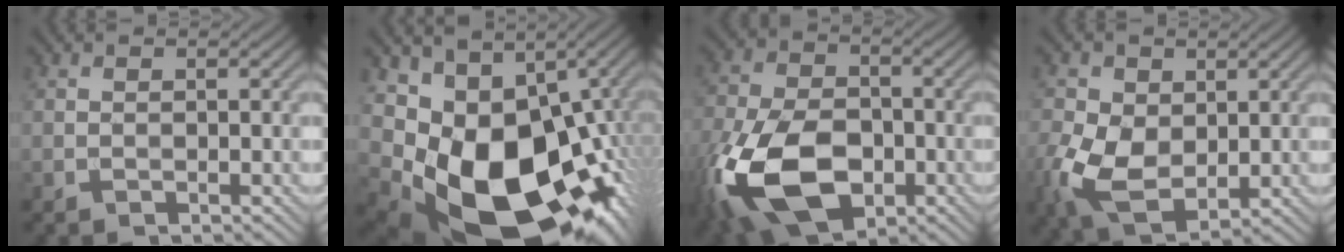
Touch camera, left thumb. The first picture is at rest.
{"total": 18.9, "force": [-2.7, 12.7, 13.7], "torque": [-0.221, -0.072, 0.007]}
{"total": 17.0, "force": [-6.4, 10.3, 11.9], "torque": [-0.298, -0.047, -0.121]}
{"total": 8.7, "force": [-0.4, 6.0, 6.2], "torque": [-0.170, -0.011, -0.009]}